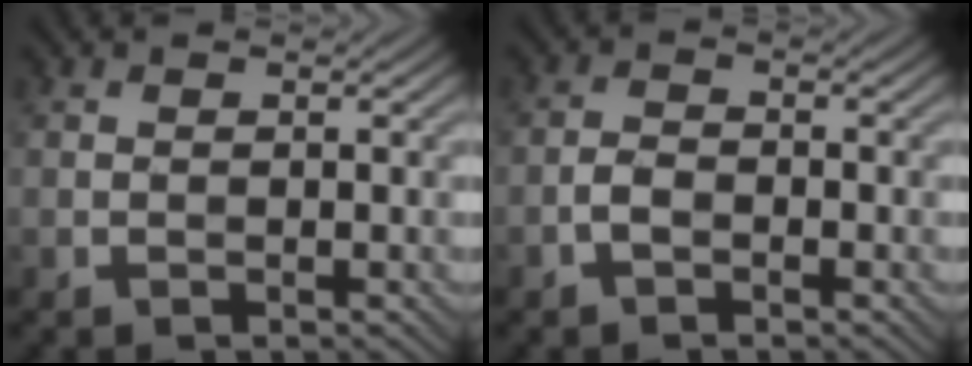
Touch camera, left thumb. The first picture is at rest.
{"total": 1.9, "force": [-1.1, 1.0, 1.2], "torque": [-0.022, 0.004, -0.026]}